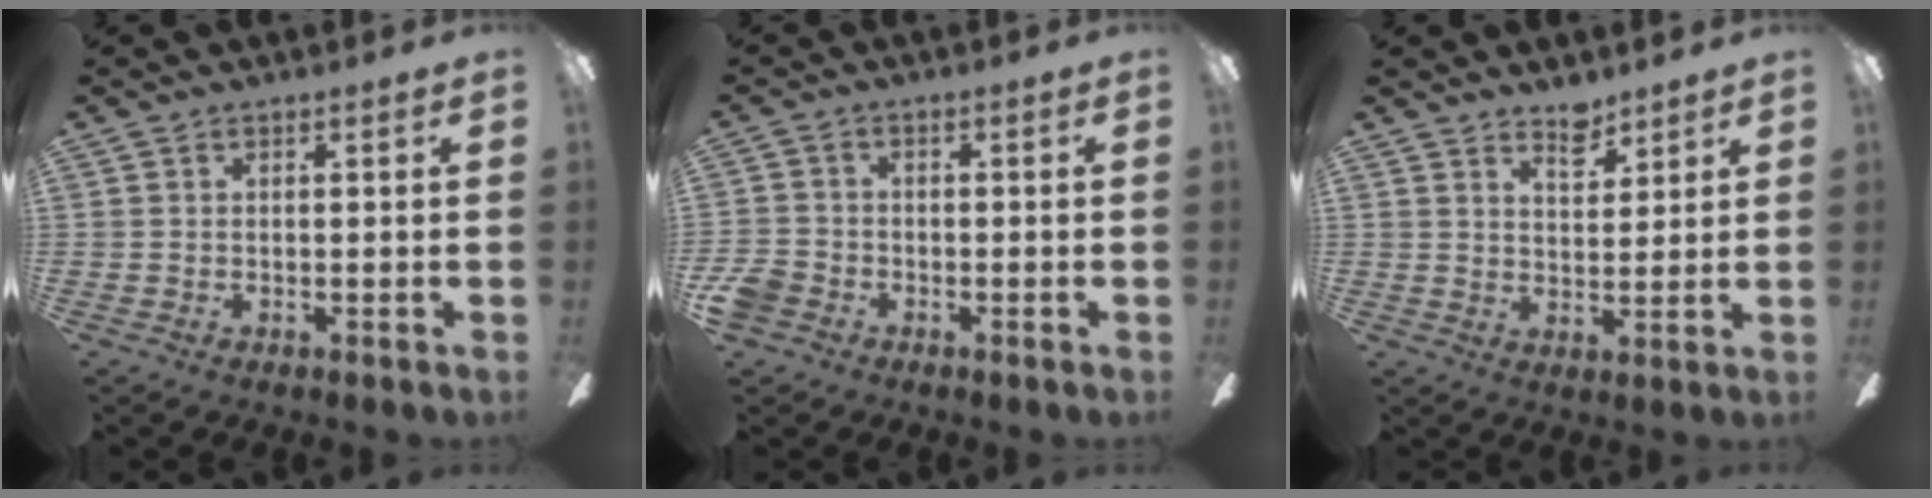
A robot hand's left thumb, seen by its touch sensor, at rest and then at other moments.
{"total": 4.8, "force": [-2.6, 3.7, 1.7], "torque": [-0.044, 0.015, -0.050]}
{"total": 5.8, "force": [4.7, 2.6, 2.3], "torque": [-0.017, -0.028, 0.079]}